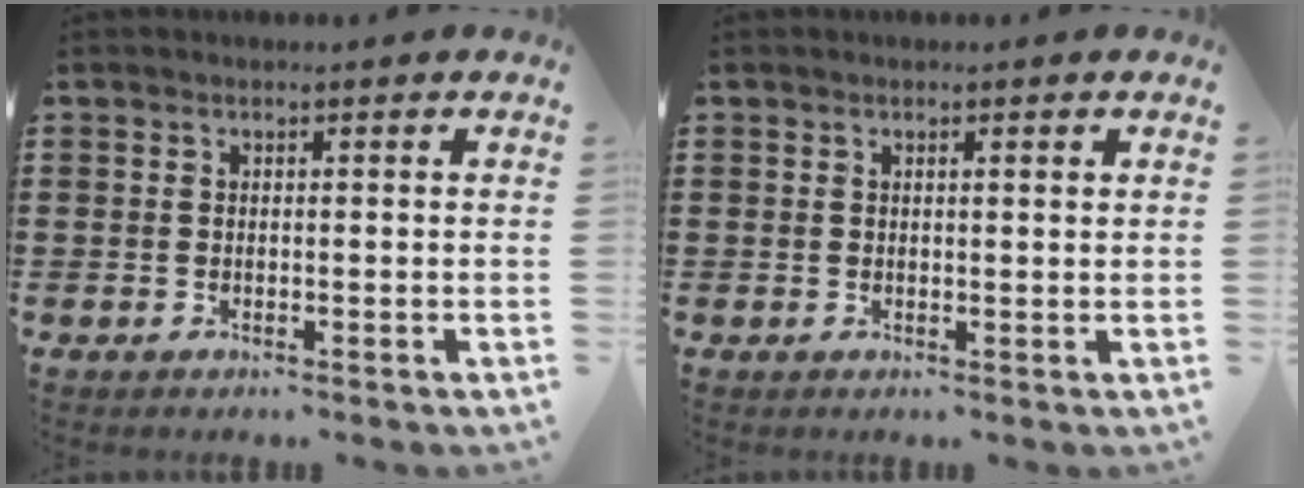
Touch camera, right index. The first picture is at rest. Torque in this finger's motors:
{"motor_torque": [-0.32, 0.10, 0.05, -0.01]}